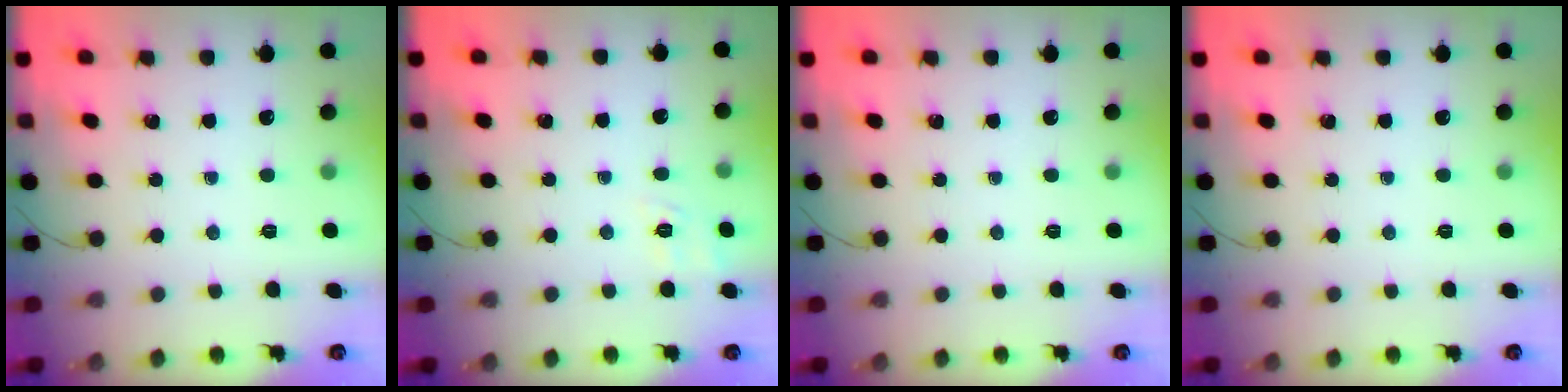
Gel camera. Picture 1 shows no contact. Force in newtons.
{"total": 4.1, "press": 3.6, "slide": 2.0}
{"total": 0.0}
{"total": 0.0}